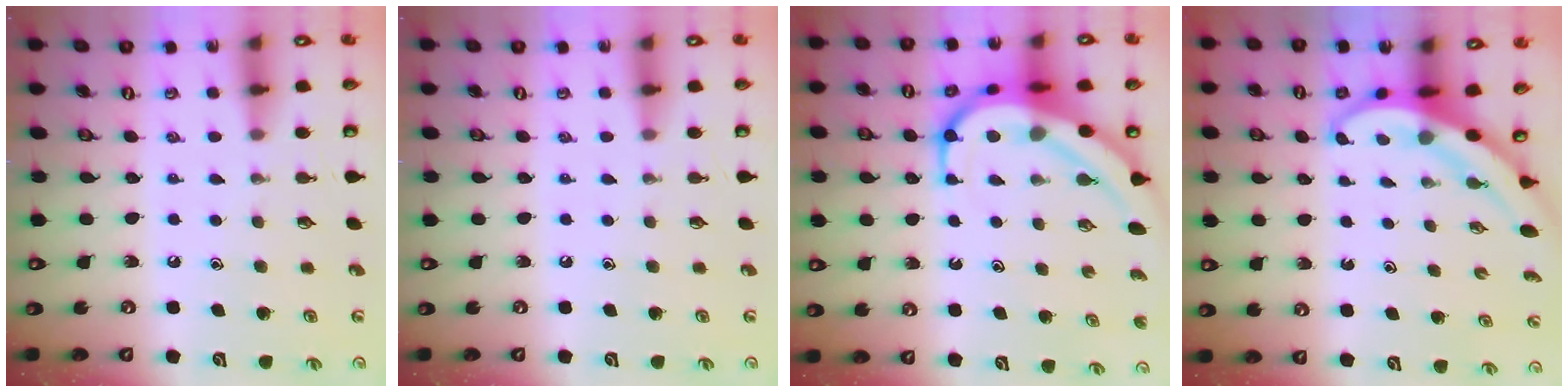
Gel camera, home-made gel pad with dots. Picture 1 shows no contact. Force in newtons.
{"total": 0.0}
{"total": 11.8, "press": 11.7, "slide": 1.1}
{"total": 3.8, "press": 3.7, "slide": 0.2}